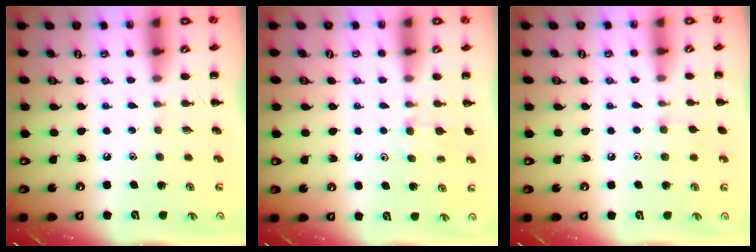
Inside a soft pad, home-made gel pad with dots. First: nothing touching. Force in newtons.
{"total": 7.2, "press": 6.9, "slide": 1.9}
{"total": 4.8, "press": 4.4, "slide": 2.0}